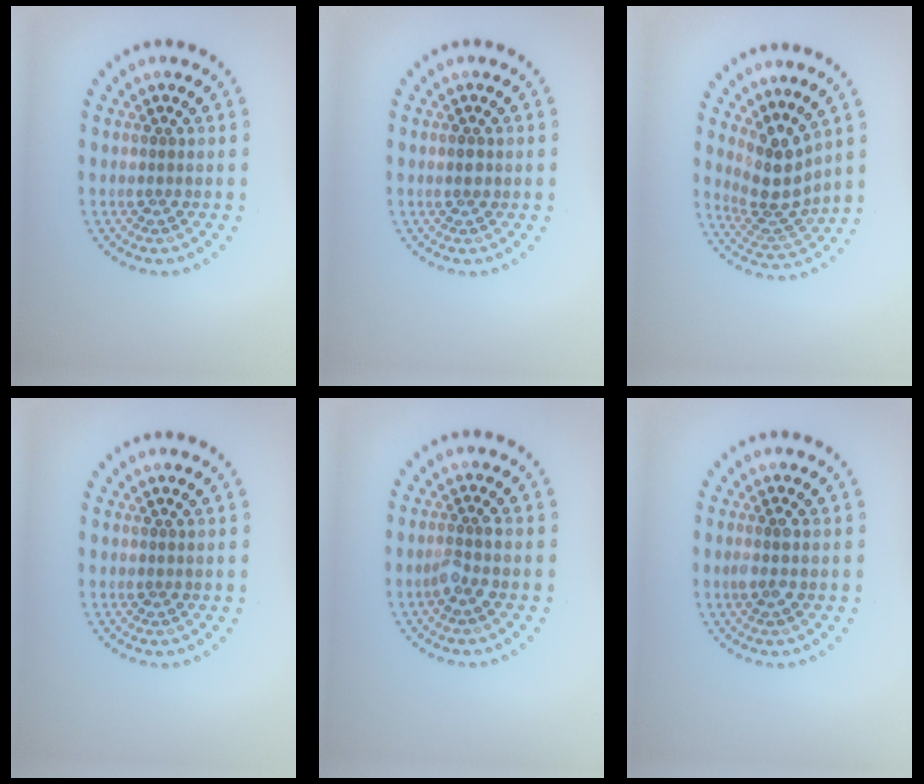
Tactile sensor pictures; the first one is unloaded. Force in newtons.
{"total": 1.0, "press": 1.0, "slide": 0.1}
{"total": 3.8, "press": 2.8, "slide": 2.5}
{"total": 0.0}
{"total": 1.7, "press": 1.4, "slide": 1.0}
{"total": 1.1, "press": 1.0, "slide": 0.5}